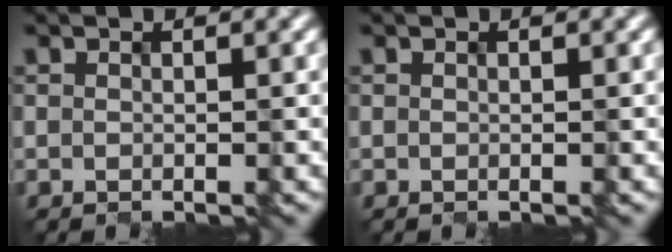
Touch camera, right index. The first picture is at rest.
{"total": 0.0}